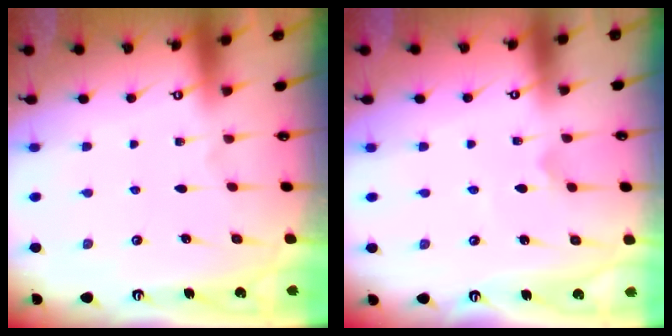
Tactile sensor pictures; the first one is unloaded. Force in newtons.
{"total": 2.1, "press": 2.1, "slide": 0.6}